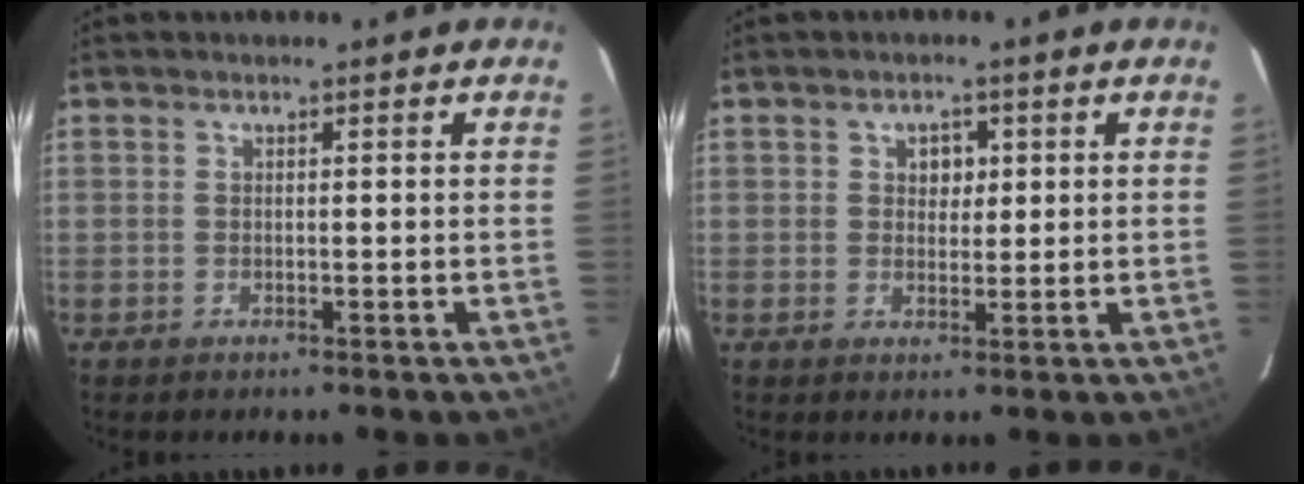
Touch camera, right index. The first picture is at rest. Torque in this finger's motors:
{"motor_torque": [0.02, 0.00, 0.03, 0.03]}